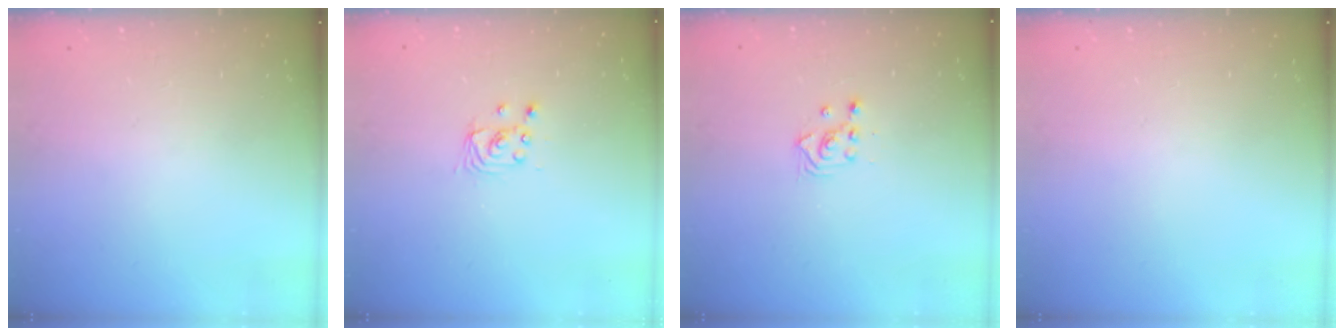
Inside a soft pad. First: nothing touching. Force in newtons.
{"total": 2.8, "press": 2.8, "slide": 0.1}
{"total": 2.3, "press": 2.3, "slide": 0.3}
{"total": 0.0}